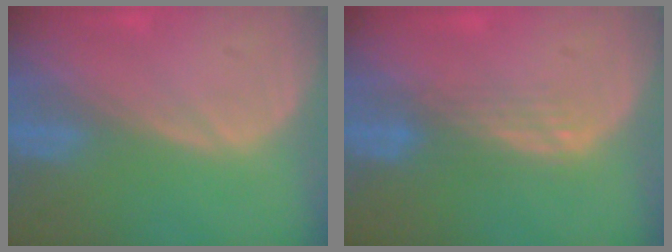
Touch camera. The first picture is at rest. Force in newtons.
{"total": 3.0, "press": 2.5, "slide": 1.7}